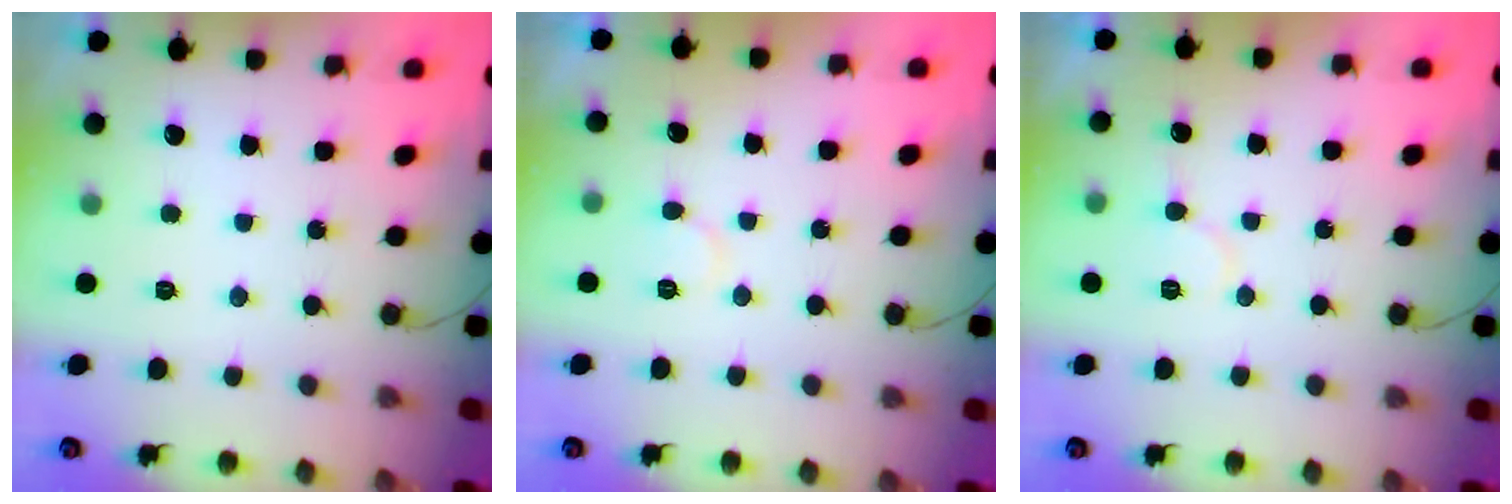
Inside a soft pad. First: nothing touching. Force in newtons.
{"total": 5.4, "press": 5.4, "slide": 0.7}
{"total": 6.8, "press": 6.8, "slide": 0.5}